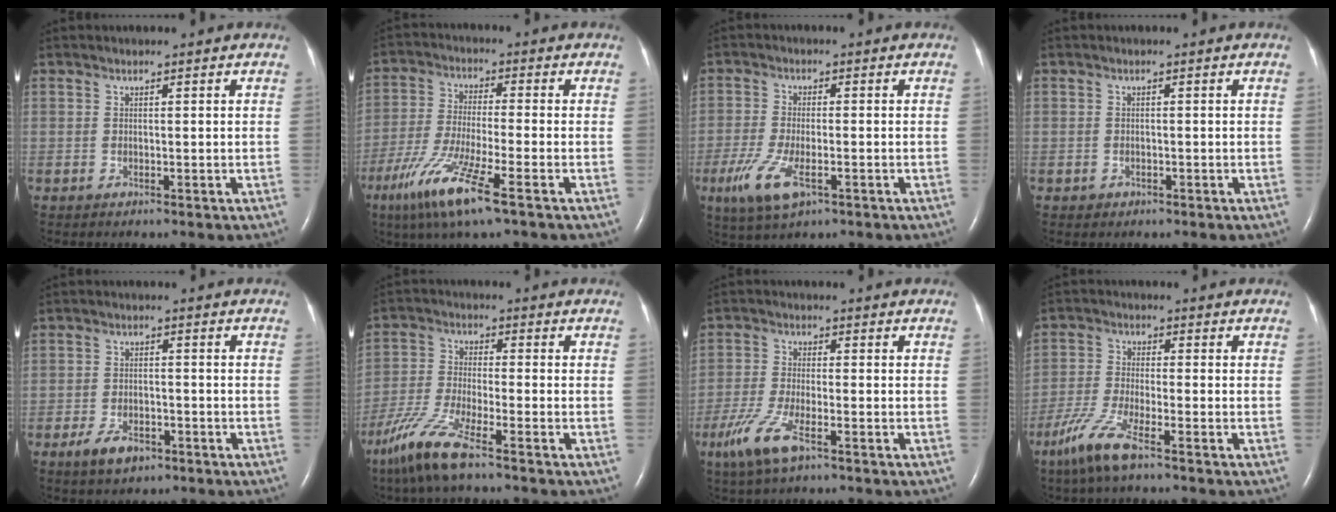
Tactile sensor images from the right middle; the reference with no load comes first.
{"total": 11.1, "force": [-6.1, 0.5, 9.3], "torque": [-0.193, -0.032, -0.118]}
{"total": 7.3, "force": [-3.3, 2.4, 6.1], "torque": [-0.132, -0.018, -0.056]}
{"total": 0.9, "force": [-0.5, 0.7, 0.1], "torque": [-0.005, 0.002, -0.007]}
{"total": 4.8, "force": [-2.9, 2.4, 3.0], "torque": [-0.060, -0.001, -0.045]}
{"total": 8.6, "force": [-6.1, 0.5, 6.1], "torque": [-0.139, -0.025, -0.128]}
{"total": 7.1, "force": [-4.0, 1.5, 5.6], "torque": [-0.131, -0.016, -0.076]}
{"total": 7.0, "force": [-4.7, 0.6, 5.1], "torque": [-0.120, -0.017, -0.098]}